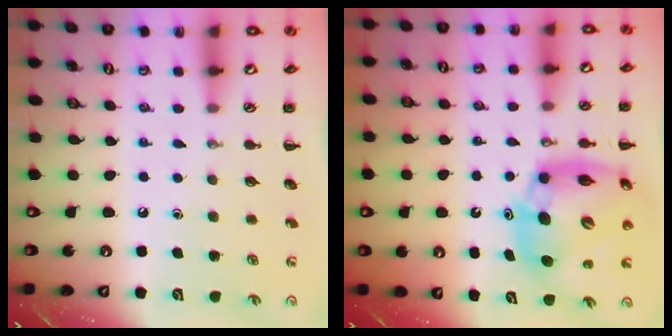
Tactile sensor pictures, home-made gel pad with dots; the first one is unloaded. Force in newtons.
{"total": 15.5, "press": 14.8, "slide": 4.5}